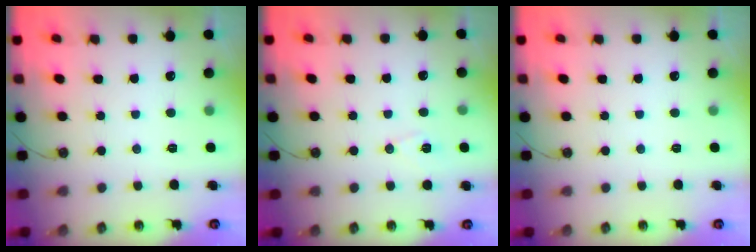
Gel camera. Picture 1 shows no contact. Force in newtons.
{"total": 6.7, "press": 5.7, "slide": 3.6}
{"total": 0.0}